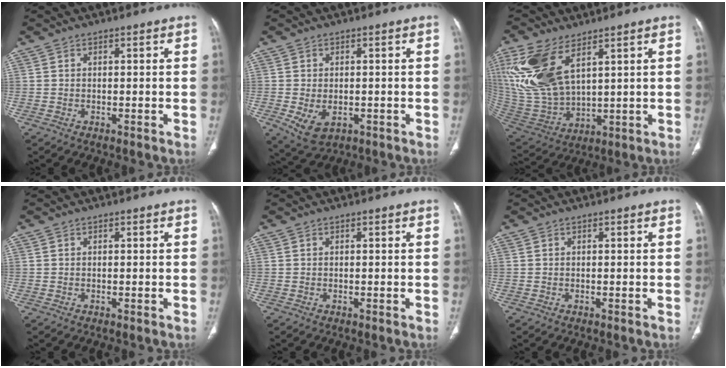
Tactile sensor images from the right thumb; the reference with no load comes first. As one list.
[{"total": 6.0, "force": [-1.6, 3.9, 4.3], "torque": [-0.076, -0.004, -0.010]}, {"total": 18.9, "force": [8.5, 9.7, 13.9], "torque": [-0.304, -0.032, 0.184]}, {"total": 0.0}, {"total": 0.0}, {"total": 0.0}]